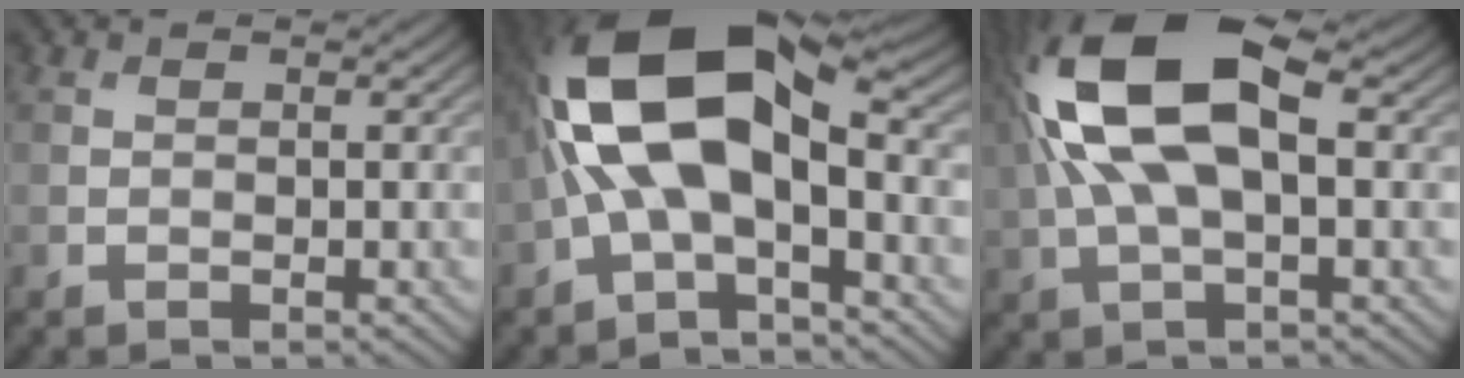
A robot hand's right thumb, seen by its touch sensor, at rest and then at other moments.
{"total": 14.8, "force": [0.3, 7.0, 13.1], "torque": [-0.265, 0.028, -0.009]}
{"total": 14.5, "force": [2.6, 6.7, 12.6], "torque": [-0.281, 0.019, 0.042]}